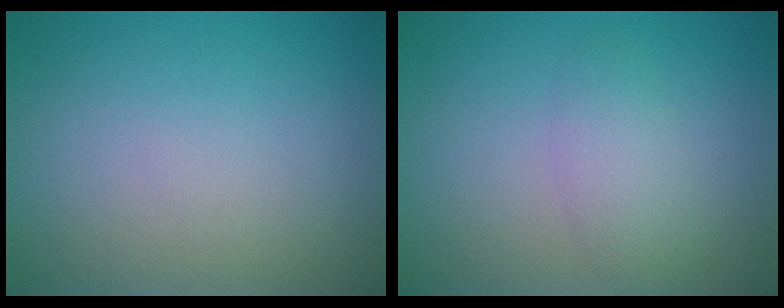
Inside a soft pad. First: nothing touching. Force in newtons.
{"total": 2.2, "press": 2.2, "slide": 0.1}